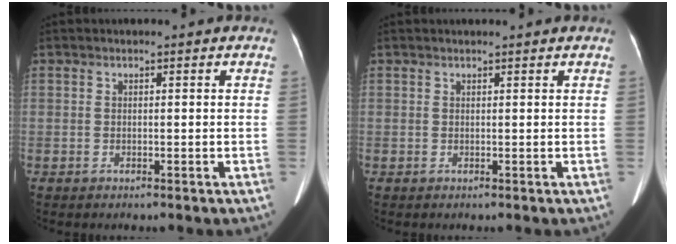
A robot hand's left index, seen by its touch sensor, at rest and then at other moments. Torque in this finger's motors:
{"motor_torque": [-0.06, -0.04, -0.06, 0.03]}